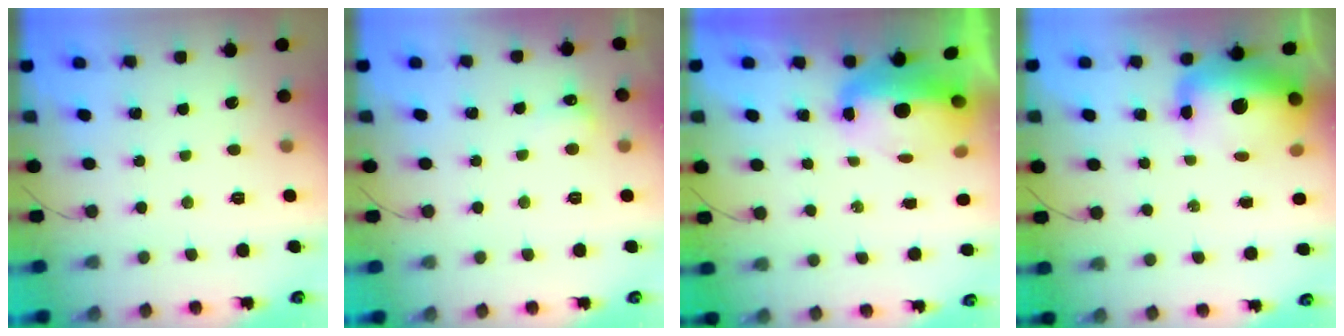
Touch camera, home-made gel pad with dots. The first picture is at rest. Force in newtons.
{"total": 3.9, "press": 3.7, "slide": 1.1}
{"total": 14.6, "press": 9.4, "slide": 11.1}
{"total": 16.0, "press": 15.5, "slide": 3.9}